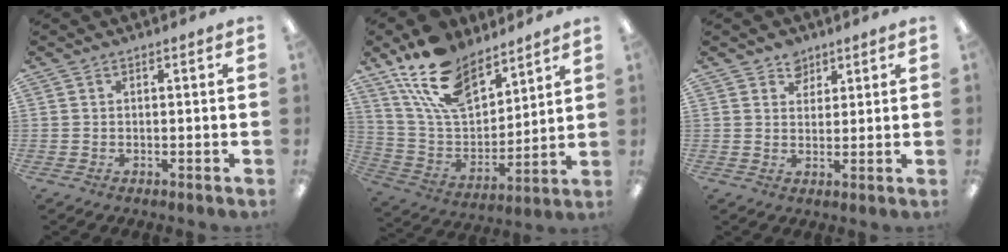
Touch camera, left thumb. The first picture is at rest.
{"total": 17.7, "force": [13.0, 8.5, 8.5], "torque": [-0.176, -0.065, 0.241]}
{"total": 4.1, "force": [3.1, 2.7, 0.4], "torque": [0.006, -0.013, 0.054]}